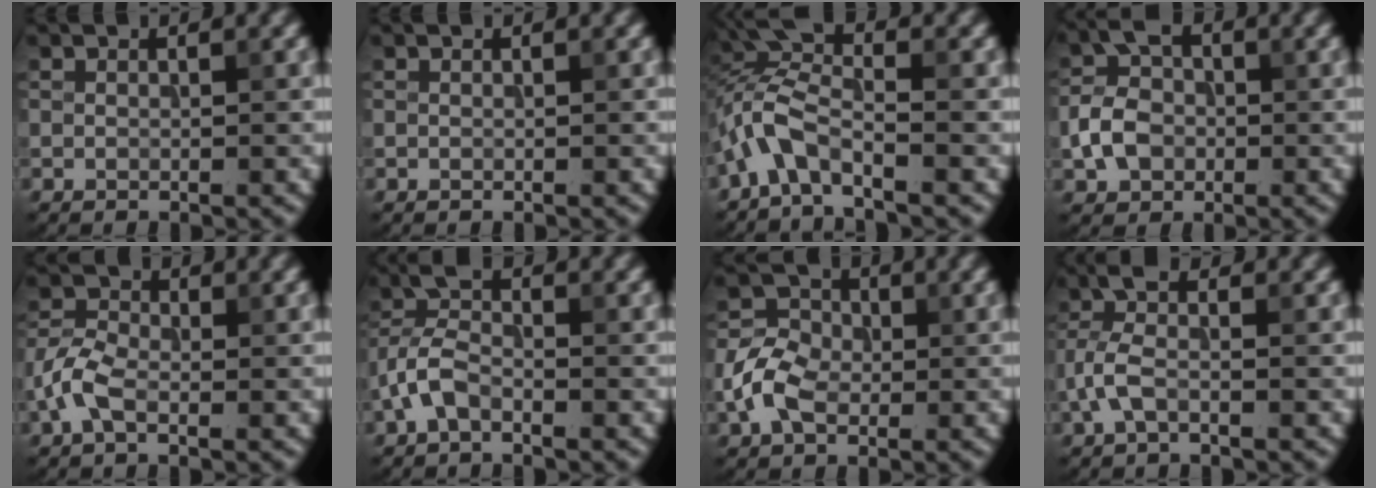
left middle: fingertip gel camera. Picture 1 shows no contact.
{"total": 0.0}
{"total": 4.7, "force": [-2.0, 1.5, 3.9], "torque": [-0.081, 0.014, -0.054]}
{"total": 4.2, "force": [-1.0, 3.2, 2.4], "torque": [-0.049, 0.007, -0.026]}
{"total": 3.4, "force": [-1.4, 2.0, 2.4], "torque": [-0.057, 0.007, -0.040]}
{"total": 3.3, "force": [-1.7, 1.5, 2.4], "torque": [-0.054, 0.010, -0.045]}
{"total": 4.5, "force": [-1.3, 3.3, 2.9], "torque": [-0.060, 0.008, -0.031]}
{"total": 2.9, "force": [-0.9, 1.1, 2.5], "torque": [-0.064, 0.008, -0.030]}